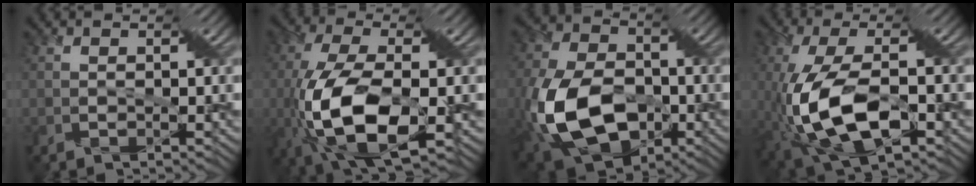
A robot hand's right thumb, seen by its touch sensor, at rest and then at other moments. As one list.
[{"total": 13.4, "force": [-3.7, 5.2, 11.8], "torque": [-0.273, -0.019, -0.072]}, {"total": 17.0, "force": [-4.9, 11.0, 12.0], "torque": [-0.306, -0.049, -0.086]}, {"total": 12.8, "force": [-2.9, 5.0, 11.4], "torque": [-0.263, -0.011, -0.055]}]